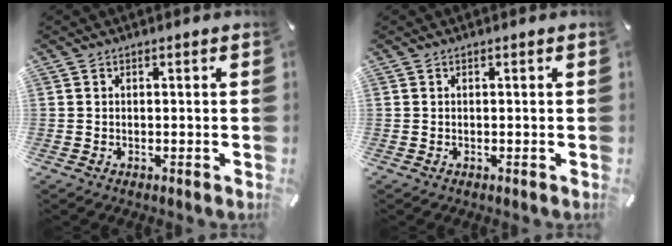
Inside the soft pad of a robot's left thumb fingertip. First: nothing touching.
{"total": 0.0}